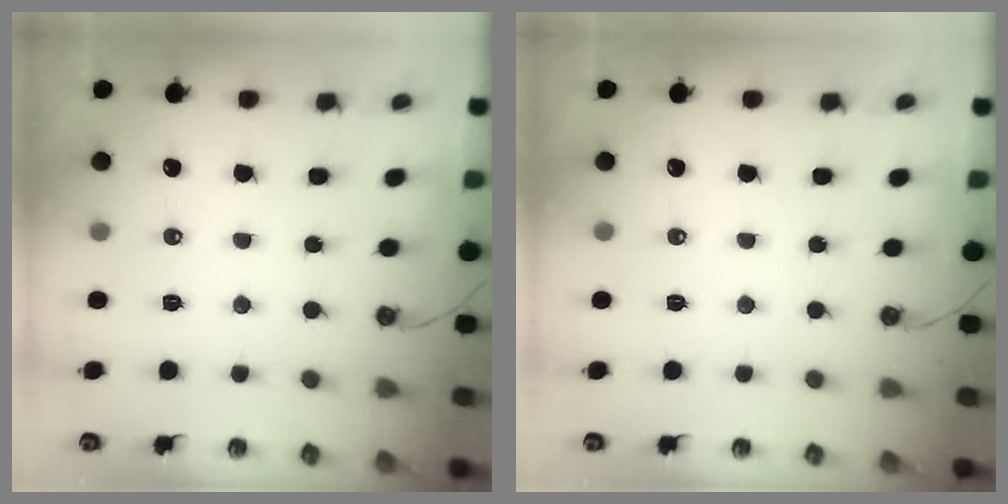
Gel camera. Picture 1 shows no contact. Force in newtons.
{"total": 0.0}